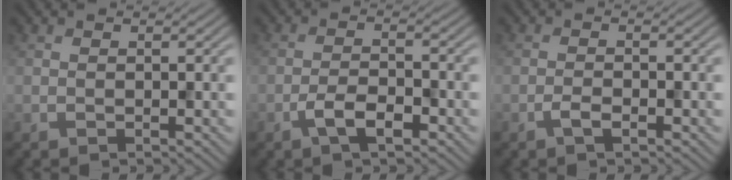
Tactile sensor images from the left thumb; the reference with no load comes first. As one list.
[{"total": 3.9, "force": [-2.2, 1.4, 2.8], "torque": [-0.056, 0.002, -0.047]}, {"total": 1.7, "force": [-1.1, 0.6, 1.2], "torque": [-0.025, 0.001, -0.022]}]